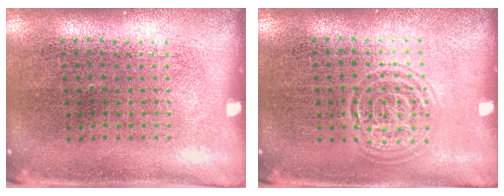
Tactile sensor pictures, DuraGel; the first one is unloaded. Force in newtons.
{"total": 1.3, "press": 1.3, "slide": 0.2}